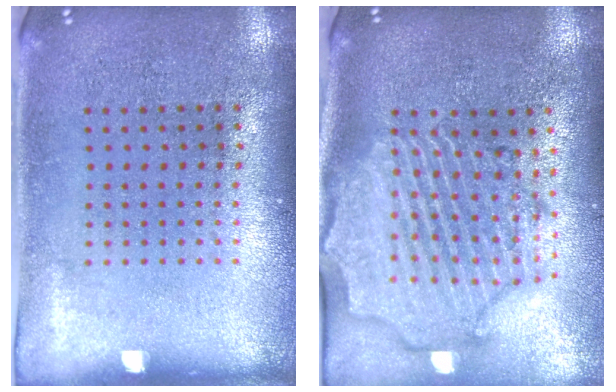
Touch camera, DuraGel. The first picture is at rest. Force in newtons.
{"total": 2.9, "press": 2.5, "slide": 1.4}